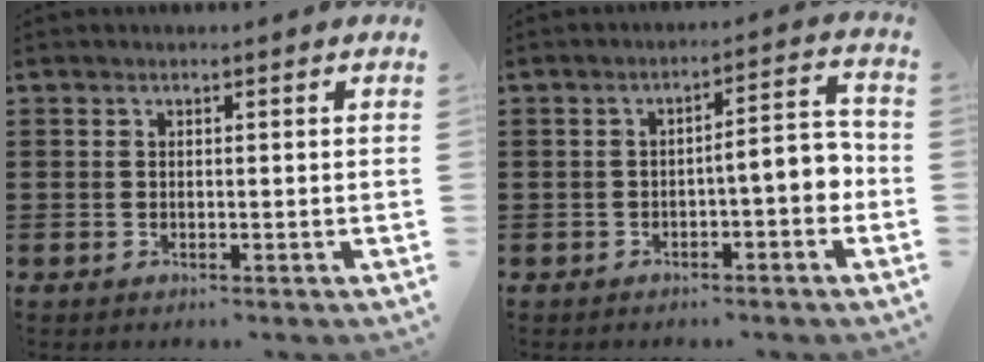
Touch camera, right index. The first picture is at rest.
{"total": 4.8, "force": [-1.6, 1.3, 4.3], "torque": [-0.071, 0.004, -0.035]}